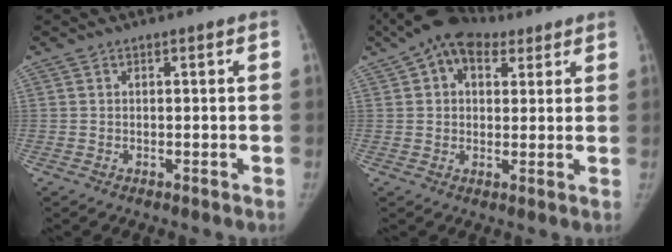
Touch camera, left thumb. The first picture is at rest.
{"total": 11.0, "force": [6.0, 7.1, 5.9], "torque": [-0.073, 0.009, 0.097]}